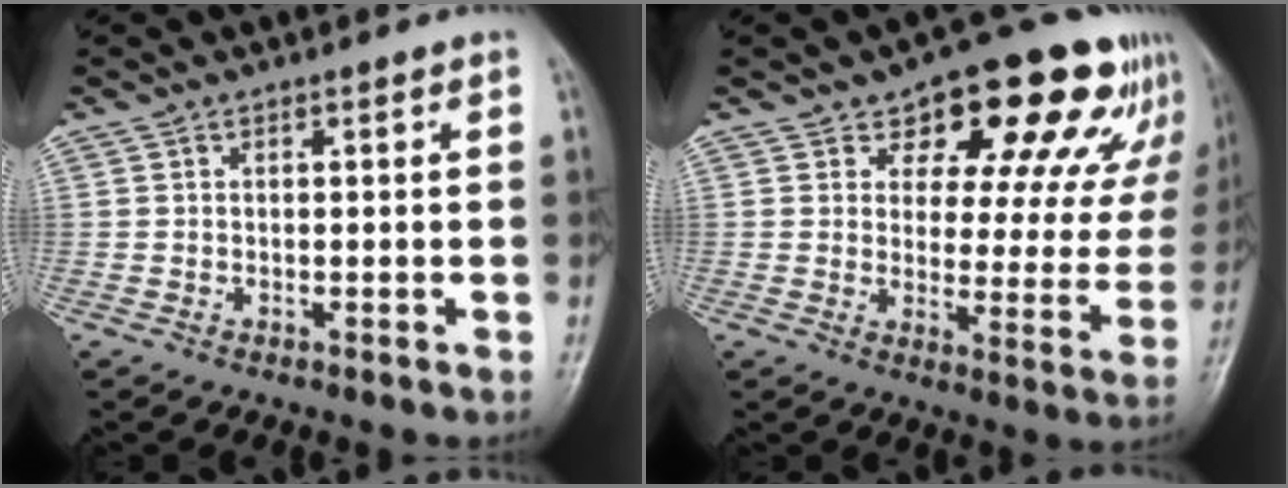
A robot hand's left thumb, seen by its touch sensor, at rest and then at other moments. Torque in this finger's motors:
{"motor_torque": [0.53, 0.39, 0.35, -0.07, 0.17]}